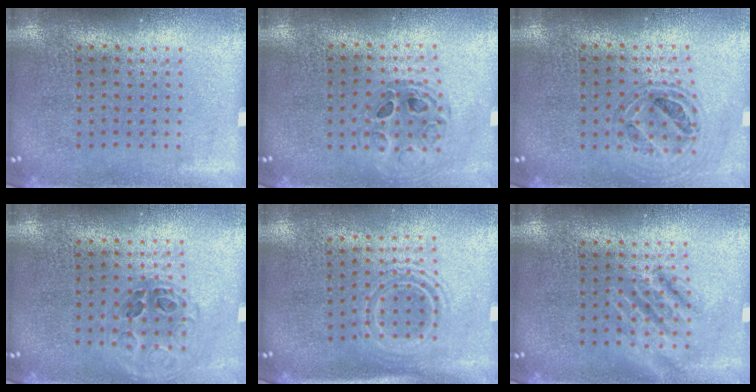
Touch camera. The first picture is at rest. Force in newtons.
{"total": 0.8, "press": 0.8, "slide": 0.1}
{"total": 0.8, "press": 0.7, "slide": 0.3}
{"total": 1.1, "press": 1.0, "slide": 0.6}
{"total": 1.6, "press": 1.2, "slide": 1.1}
{"total": 2.3, "press": 2.2, "slide": 0.3}